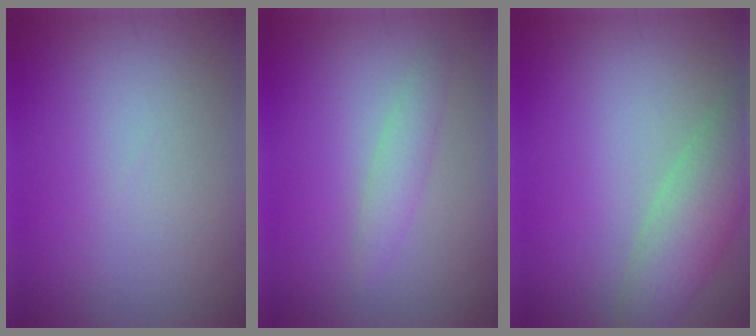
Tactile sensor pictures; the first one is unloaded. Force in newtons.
{"total": 1.7, "press": 1.7, "slide": 0.1}
{"total": 5.1, "press": 5.1, "slide": 0.2}